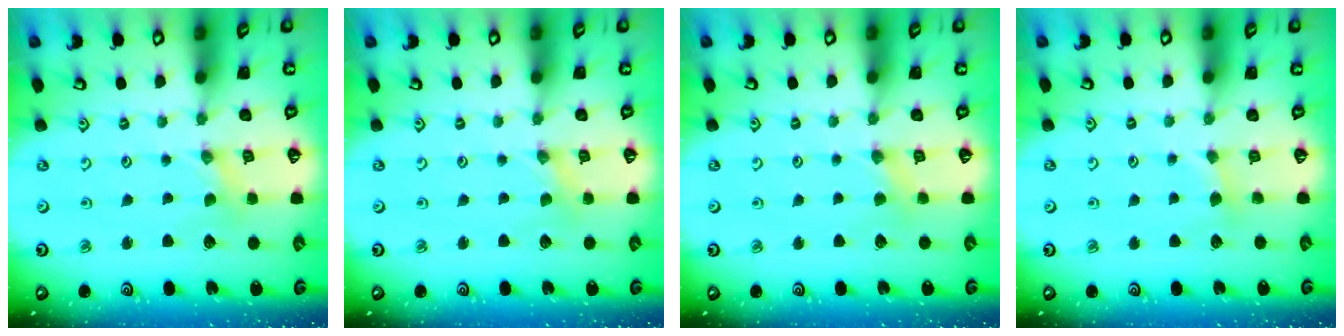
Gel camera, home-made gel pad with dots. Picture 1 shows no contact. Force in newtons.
{"total": 0.0}
{"total": 2.4, "press": 2.4, "slide": 0.5}
{"total": 2.9, "press": 2.9, "slide": 0.4}